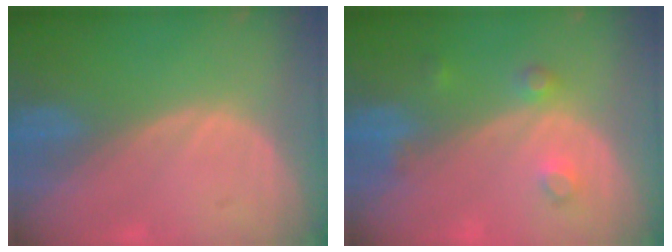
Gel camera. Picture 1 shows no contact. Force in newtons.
{"total": 3.2, "press": 3.1, "slide": 0.8}